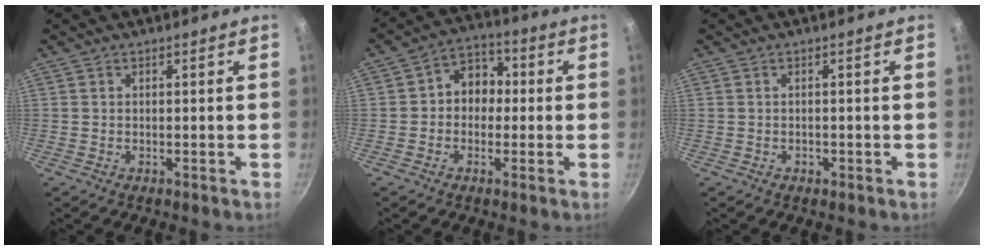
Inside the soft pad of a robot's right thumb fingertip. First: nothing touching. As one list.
[{"total": 7.6, "force": [-0.1, 6.4, 4.2], "torque": [-0.014, 0.023, -0.018]}, {"total": 0.7, "force": [-0.3, 0.6, 0.3], "torque": [-0.003, 0.002, -0.004]}]